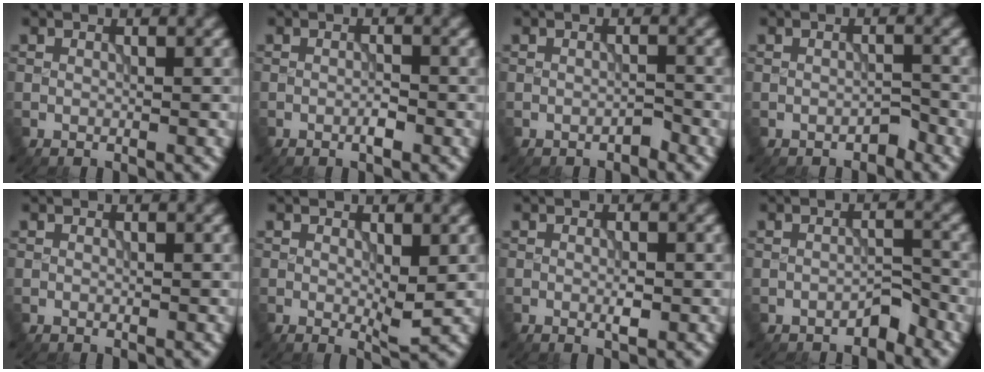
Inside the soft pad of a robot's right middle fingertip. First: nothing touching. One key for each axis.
{"total": 1.2, "fx": -0.6, "fy": 0.3, "fz": 1.0, "tx": -0.017, "ty": 0.000, "tz": -0.011}
{"total": 0.8, "fx": -0.7, "fy": 0.2, "fz": 0.3, "tx": -0.004, "ty": 0.002, "tz": -0.012}
{"total": 1.1, "fx": -0.9, "fy": 0.4, "fz": 0.4, "tx": -0.004, "ty": 0.003, "tz": -0.014}
{"total": 0.0}
{"total": 1.9, "fx": 0.3, "fy": 0.5, "fz": 1.8, "tx": -0.027, "ty": -0.007, "tz": 0.005}
{"total": 1.1, "fx": -0.3, "fy": 0.3, "fz": 1.1, "tx": -0.020, "ty": -0.002, "tz": -0.004}
{"total": 1.7, "fx": -1.4, "fy": 0.6, "fz": 0.8, "tx": -0.011, "ty": 0.008, "tz": -0.025}